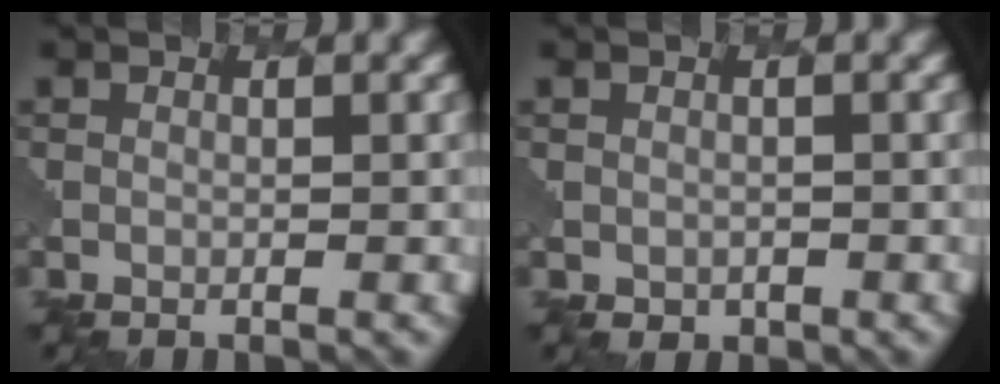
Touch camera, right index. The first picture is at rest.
{"total": 0.9, "force": [0.2, 0.8, 0.2], "torque": [-0.008, -0.008, 0.002]}